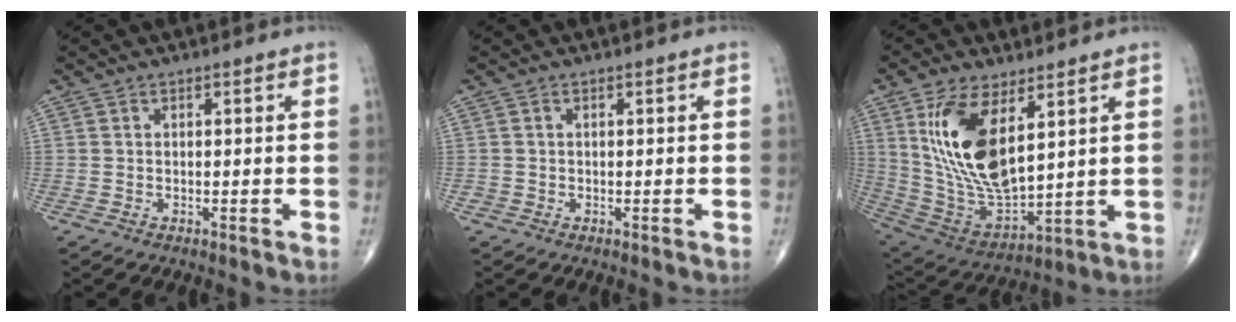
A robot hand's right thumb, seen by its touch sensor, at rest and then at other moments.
{"total": 0.5, "force": [-0.1, 0.5, 0.0], "torque": [0.005, 0.004, -0.004]}
{"total": 17.9, "force": [6.3, 8.0, 14.8], "torque": [-0.276, -0.028, 0.138]}